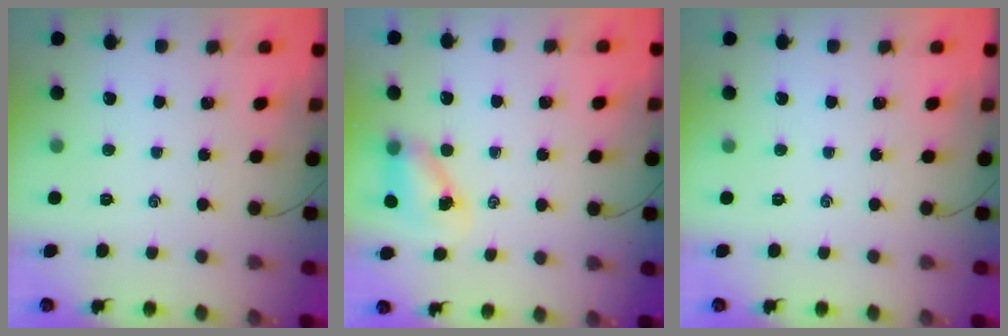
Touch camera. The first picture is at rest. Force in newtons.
{"total": 5.7, "press": 5.7, "slide": 0.5}
{"total": 0.0}